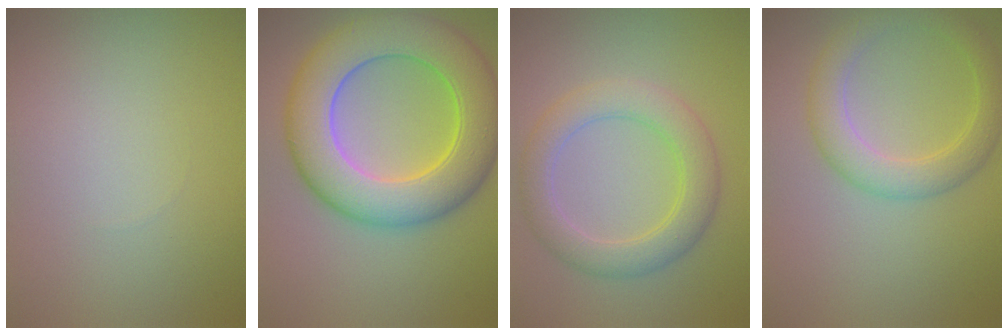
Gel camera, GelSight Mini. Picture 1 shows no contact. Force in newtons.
{"total": 10.7, "press": 10.7, "slide": 0.4}
{"total": 4.6, "press": 4.6, "slide": 0.1}
{"total": 4.0, "press": 4.0, "slide": 0.1}